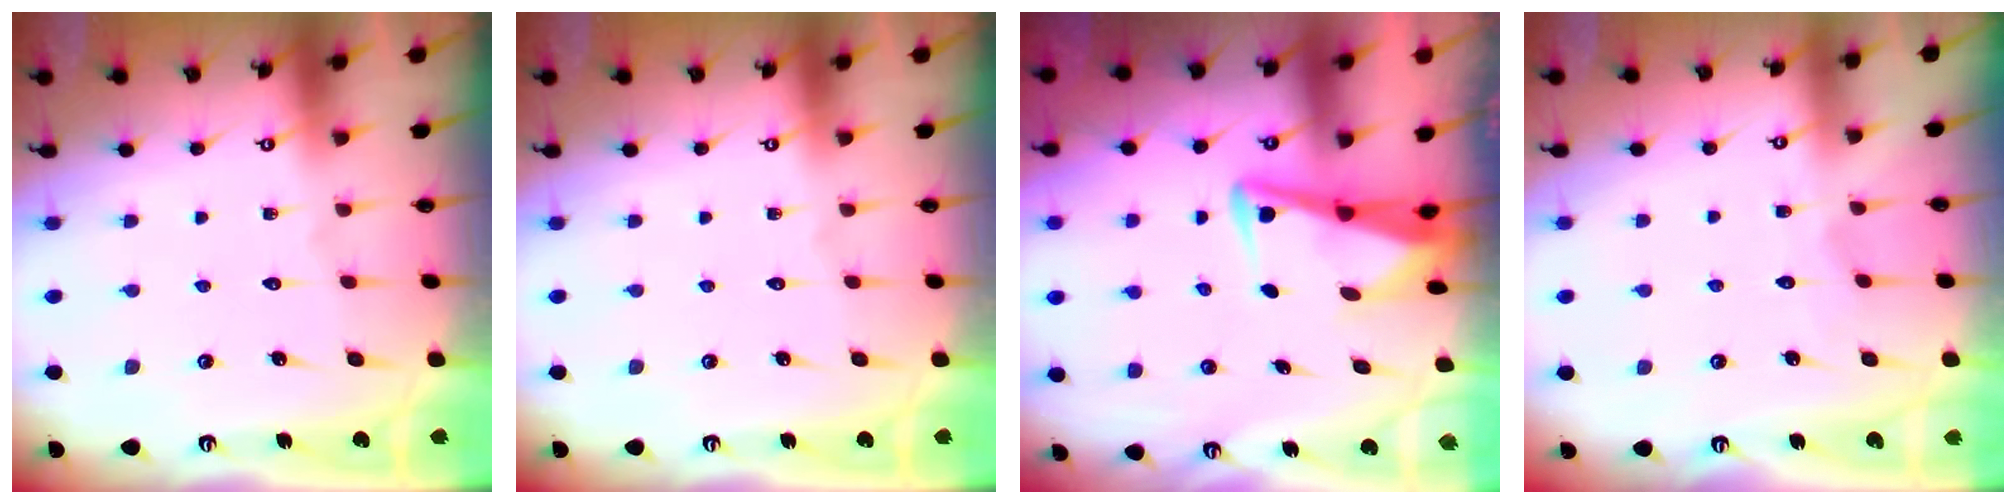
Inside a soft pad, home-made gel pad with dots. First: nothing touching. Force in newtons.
{"total": 0.0}
{"total": 5.0, "press": 4.7, "slide": 1.6}
{"total": 3.3, "press": 3.3, "slide": 0.4}